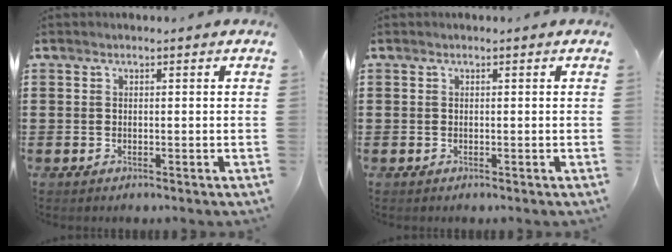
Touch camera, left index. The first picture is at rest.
{"total": 0.0}